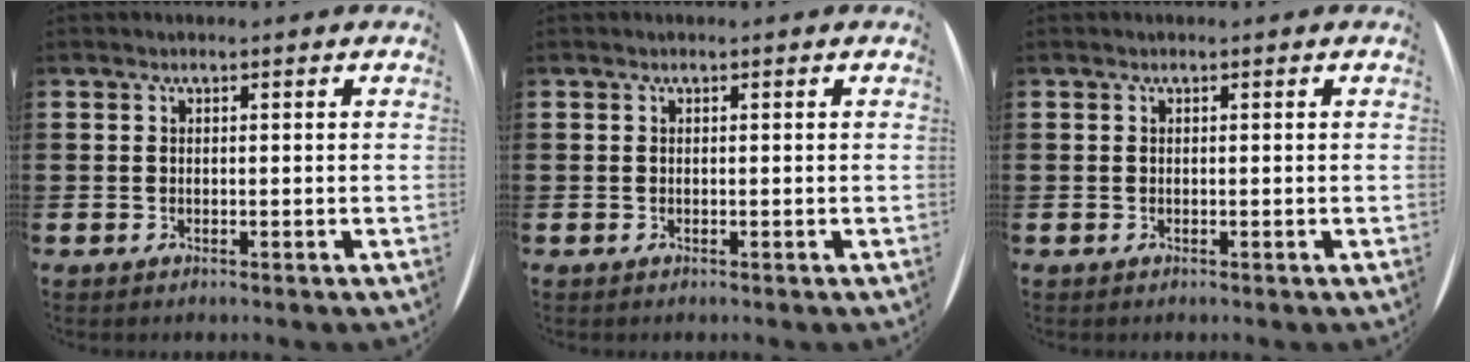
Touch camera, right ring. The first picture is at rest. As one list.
[{"total": 0.0}, {"total": 0.0}]